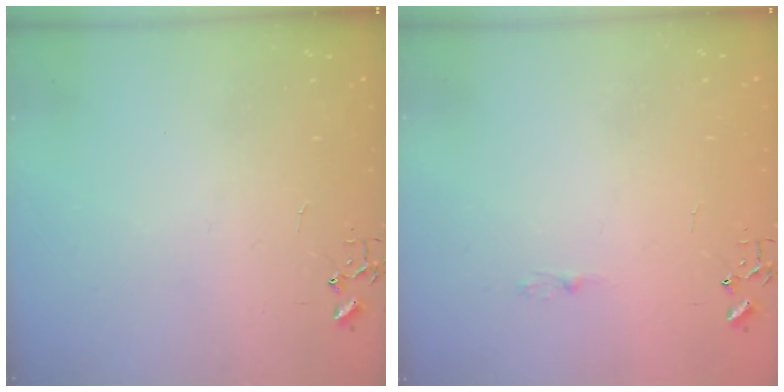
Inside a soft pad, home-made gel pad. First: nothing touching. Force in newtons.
{"total": 2.5, "press": 2.5, "slide": 0.3}